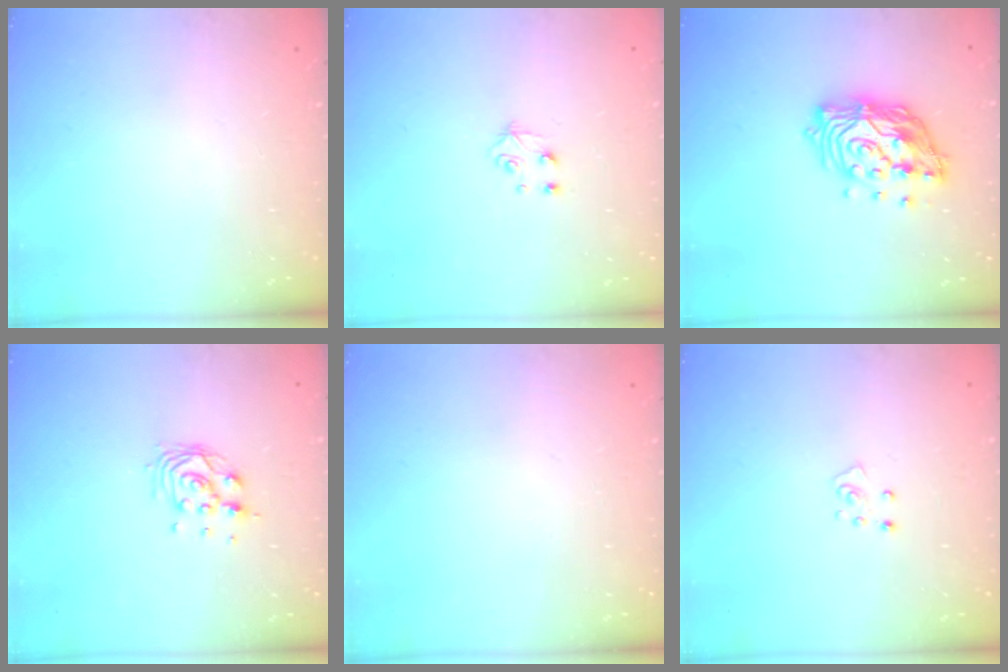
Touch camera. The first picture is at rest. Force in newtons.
{"total": 4.0, "press": 3.9, "slide": 0.4}
{"total": 14.9, "press": 14.9, "slide": 1.3}
{"total": 9.3, "press": 9.2, "slide": 1.3}
{"total": 0.0}
{"total": 4.2, "press": 4.1, "slide": 0.5}